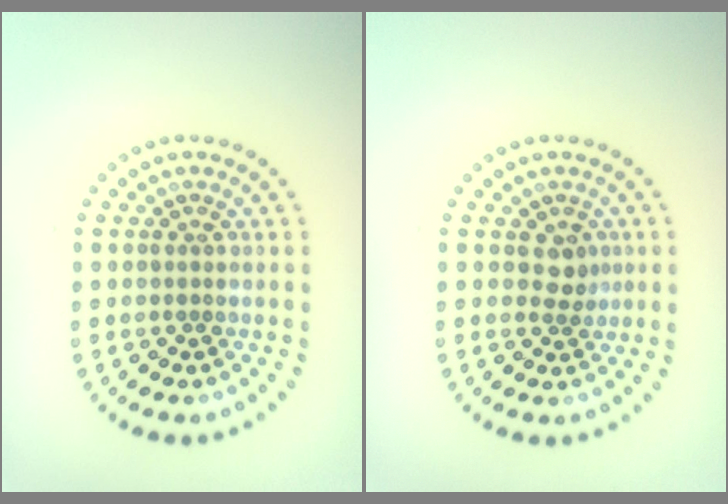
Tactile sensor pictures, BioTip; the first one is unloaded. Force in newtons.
{"total": 1.6, "press": 1.4, "slide": 0.7}